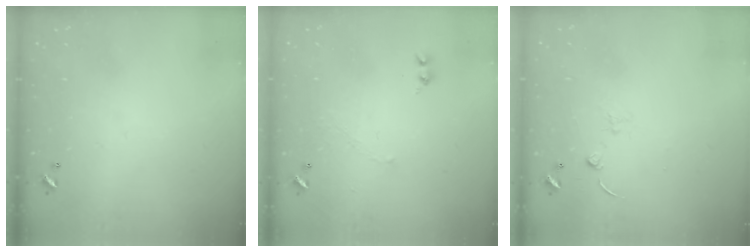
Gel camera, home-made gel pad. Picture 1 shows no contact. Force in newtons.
{"total": 2.6, "press": 2.6, "slide": 0.6}
{"total": 0.9, "press": 0.9, "slide": 0.3}